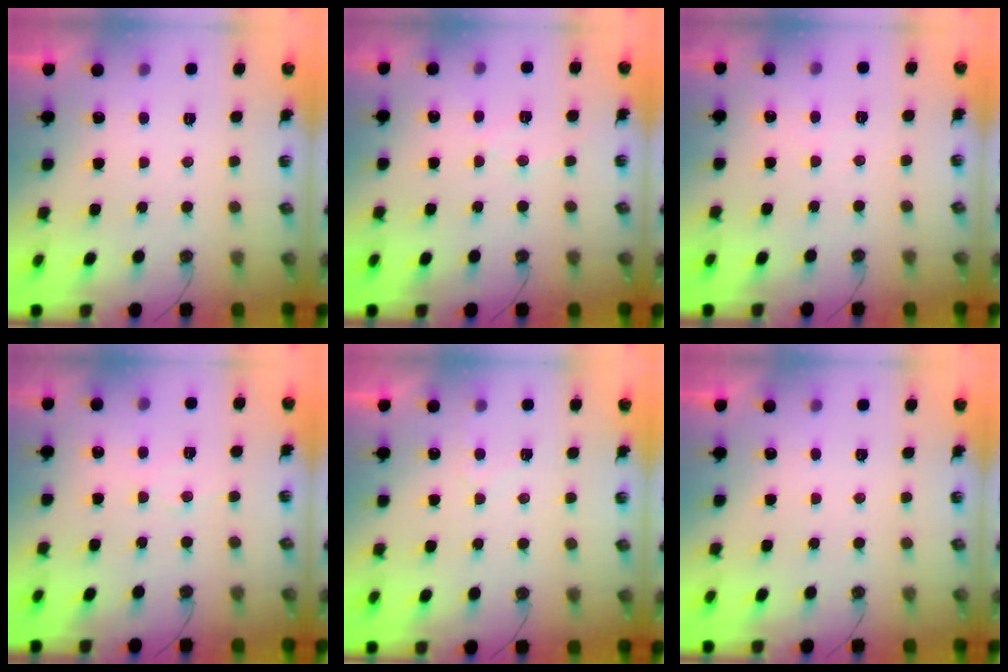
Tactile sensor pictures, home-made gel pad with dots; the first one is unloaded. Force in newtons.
{"total": 6.0, "press": 6.0, "slide": 0.3}
{"total": 1.9, "press": 1.9, "slide": 0.3}
{"total": 5.9, "press": 5.8, "slide": 0.7}
{"total": 4.7, "press": 4.7, "slide": 0.6}
{"total": 0.0}